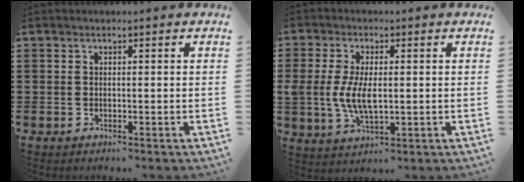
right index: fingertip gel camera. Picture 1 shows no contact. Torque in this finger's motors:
{"motor_torque": [1.35, 0.79, 0.60, 0.21]}